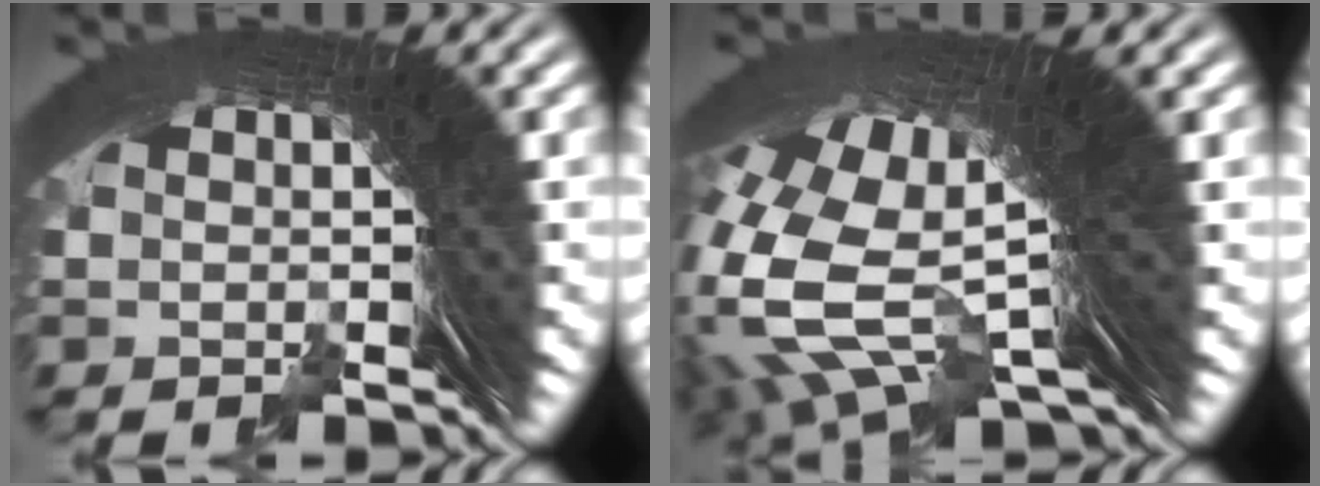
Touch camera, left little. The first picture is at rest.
{"total": 16.3, "force": [2.5, 10.3, 12.4], "torque": [-0.259, -0.025, 0.043]}